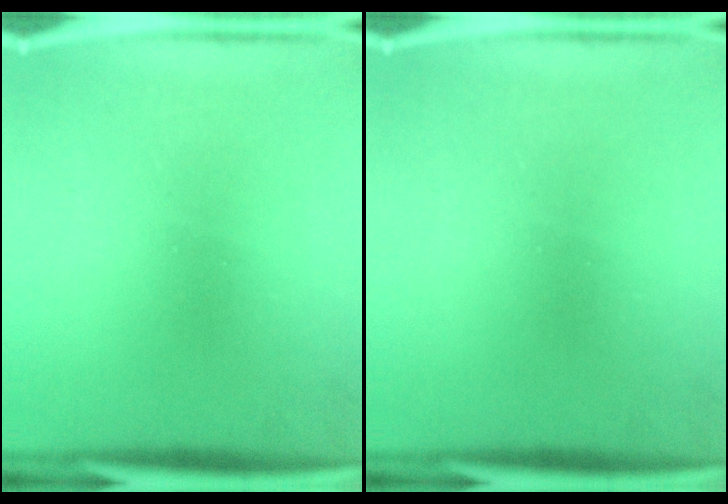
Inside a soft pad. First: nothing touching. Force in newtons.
{"total": 0.0}